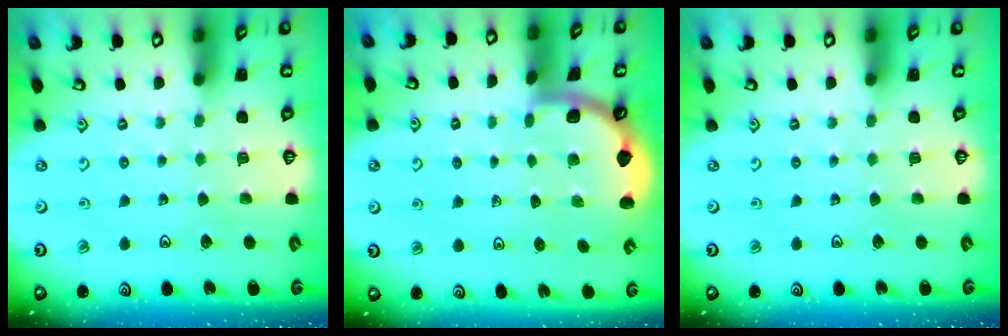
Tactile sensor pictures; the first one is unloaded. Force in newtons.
{"total": 1.9, "press": 1.9, "slide": 0.0}
{"total": 0.0}